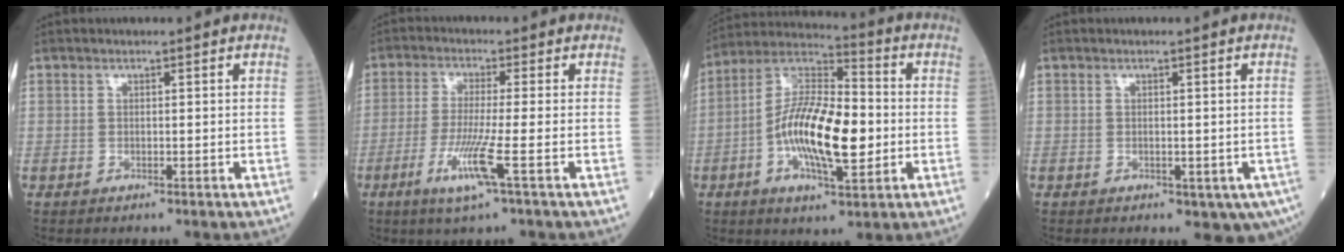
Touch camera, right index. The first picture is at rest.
{"total": 7.1, "force": [-2.9, -0.8, 6.4], "torque": [-0.133, -0.022, -0.059]}
{"total": 15.9, "force": [-2.5, 4.9, 14.9], "torque": [-0.285, 0.010, -0.049]}
{"total": 4.7, "force": [-2.1, 2.6, 3.4], "torque": [-0.026, -0.003, -0.020]}